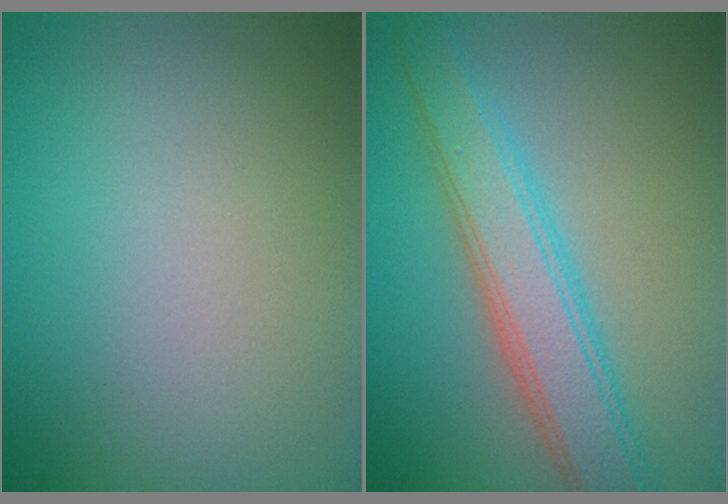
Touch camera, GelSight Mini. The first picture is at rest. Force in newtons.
{"total": 5.1, "press": 5.1, "slide": 0.1}